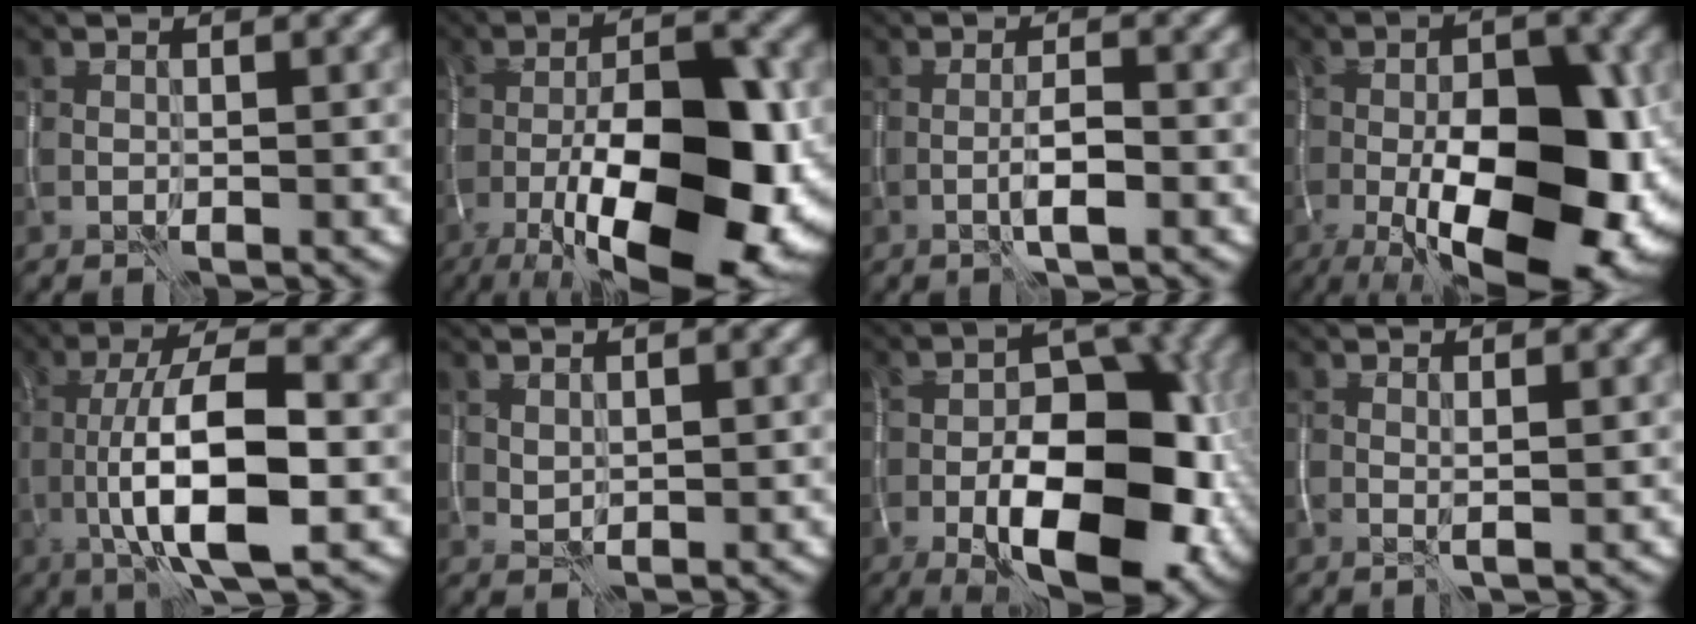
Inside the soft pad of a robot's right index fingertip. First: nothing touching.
{"total": 16.8, "force": [-5.0, 7.3, 14.3], "torque": [-0.227, -0.013, -0.075]}
{"total": 2.3, "force": [-1.0, 0.3, 2.1], "torque": [-0.037, 0.003, -0.020]}
{"total": 16.6, "force": [-3.9, 7.9, 14.1], "torque": [-0.193, -0.014, -0.050]}
{"total": 9.9, "force": [-1.8, 3.1, 9.2], "torque": [-0.156, 0.006, -0.034]}
{"total": 0.9, "force": [0.7, 0.5, 0.4], "torque": [-0.010, -0.003, 0.018]}
{"total": 12.8, "force": [-4.1, 6.5, 10.3], "torque": [-0.151, -0.012, -0.066]}
{"total": 0.9, "force": [0.3, 0.0, 0.8], "torque": [-0.014, -0.002, 0.003]}